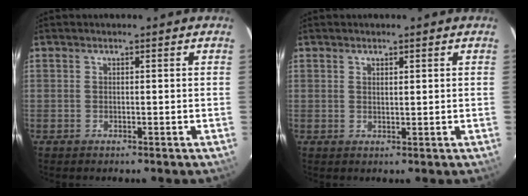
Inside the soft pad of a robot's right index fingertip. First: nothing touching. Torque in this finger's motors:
{"motor_torque": [-0.65, 0.07, -0.13, -0.02]}